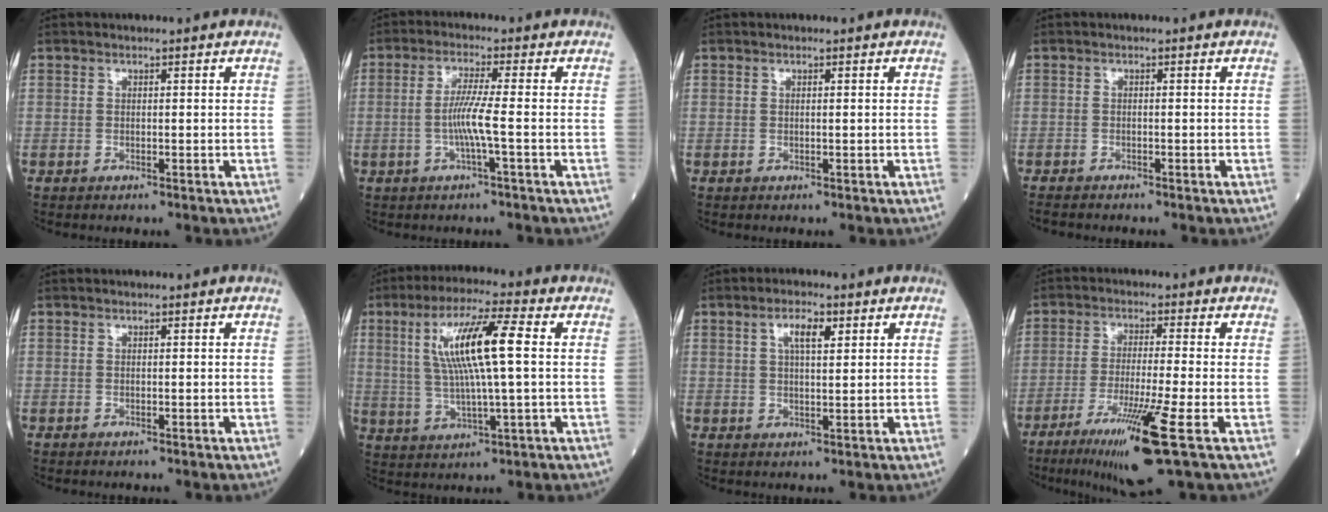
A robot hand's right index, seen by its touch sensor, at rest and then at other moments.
{"total": 4.8, "force": [-1.1, -0.8, 4.6], "torque": [-0.096, -0.001, -0.022]}
{"total": 0.0}
{"total": 2.0, "force": [-1.8, 0.3, 0.6], "torque": [-0.012, -0.006, -0.028]}
{"total": 0.0}
{"total": 12.0, "force": [2.3, 0.8, 11.8], "torque": [-0.230, 0.011, 0.042]}
{"total": 4.2, "force": [1.9, 1.2, 3.6], "torque": [-0.067, 0.005, 0.033]}
{"total": 11.6, "force": [-5.7, -0.8, 10.1], "torque": [-0.187, -0.039, -0.098]}